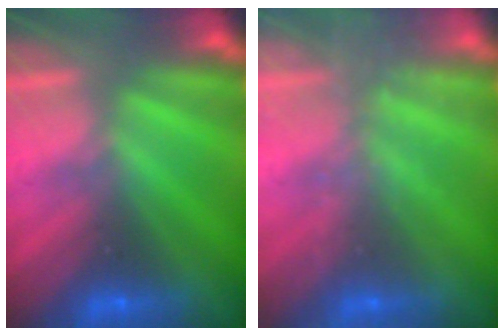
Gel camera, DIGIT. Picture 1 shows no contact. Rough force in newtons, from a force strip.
{"total": 1.8}